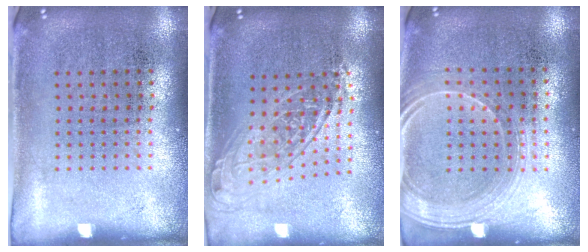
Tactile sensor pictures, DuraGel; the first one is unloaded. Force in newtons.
{"total": 1.8, "press": 1.4, "slide": 1.1}
{"total": 1.7, "press": 1.5, "slide": 0.8}